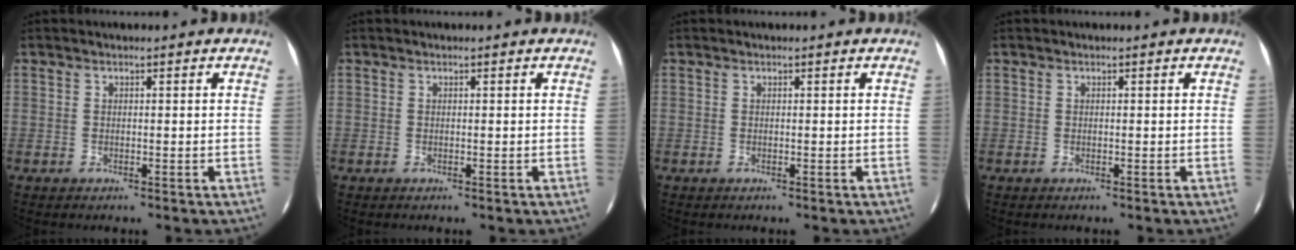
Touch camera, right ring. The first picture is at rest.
{"total": 0.0}
{"total": 0.0}
{"total": 0.0}